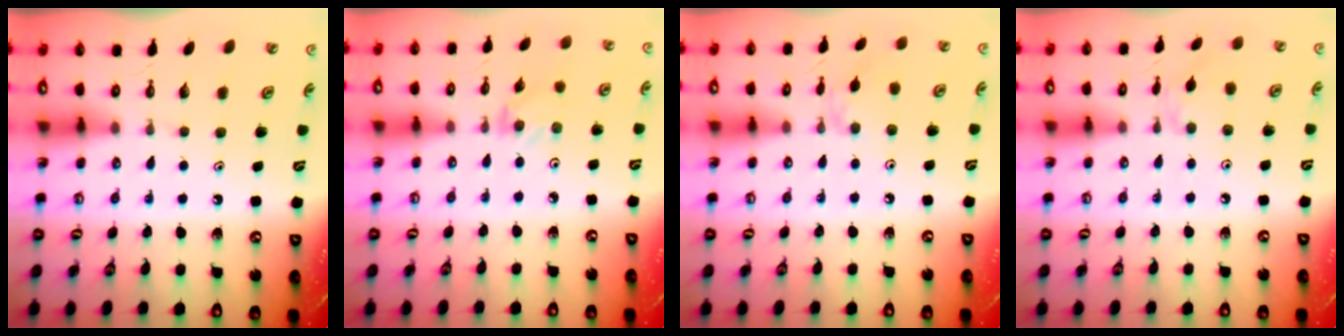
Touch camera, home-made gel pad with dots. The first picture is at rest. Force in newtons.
{"total": 0.9, "press": 0.9, "slide": 0.2}
{"total": 2.1, "press": 2.1, "slide": 0.4}
{"total": 1.6, "press": 1.6, "slide": 0.3}